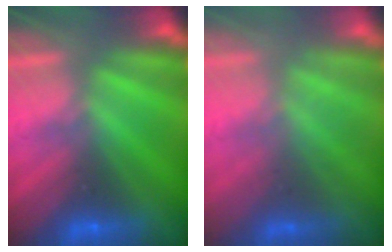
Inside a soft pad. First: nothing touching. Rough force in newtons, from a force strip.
{"total": 2.3}